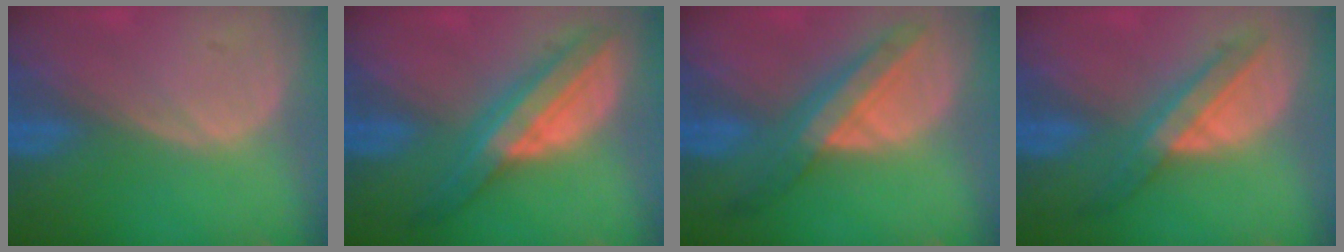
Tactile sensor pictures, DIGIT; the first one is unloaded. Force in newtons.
{"total": 7.6, "press": 7.6, "slide": 0.3}
{"total": 7.2, "press": 6.8, "slide": 2.4}
{"total": 5.9, "press": 5.9, "slide": 0.4}